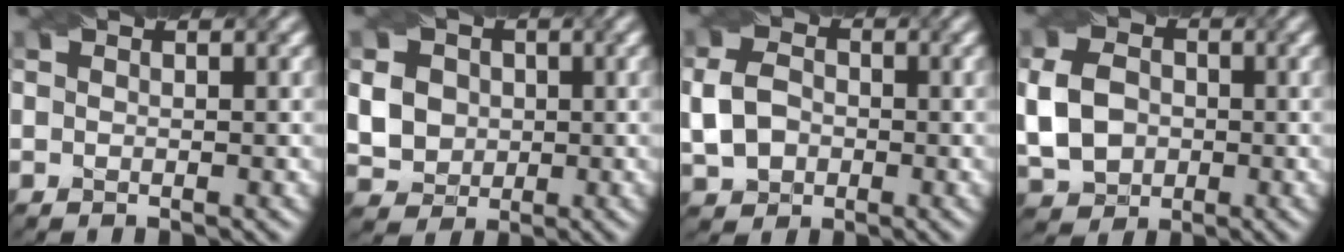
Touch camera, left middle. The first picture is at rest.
{"total": 5.4, "force": [0.3, 4.7, 2.5], "torque": [-0.061, 0.012, 0.000]}
{"total": 3.9, "force": [-0.8, 3.1, 2.2], "torque": [-0.053, 0.002, -0.018]}
{"total": 5.6, "force": [-0.8, 4.4, 3.4], "torque": [-0.080, 0.002, -0.022]}